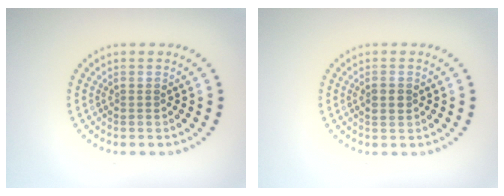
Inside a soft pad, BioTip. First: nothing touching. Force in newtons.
{"total": 1.2, "press": 1.2, "slide": 0.1}